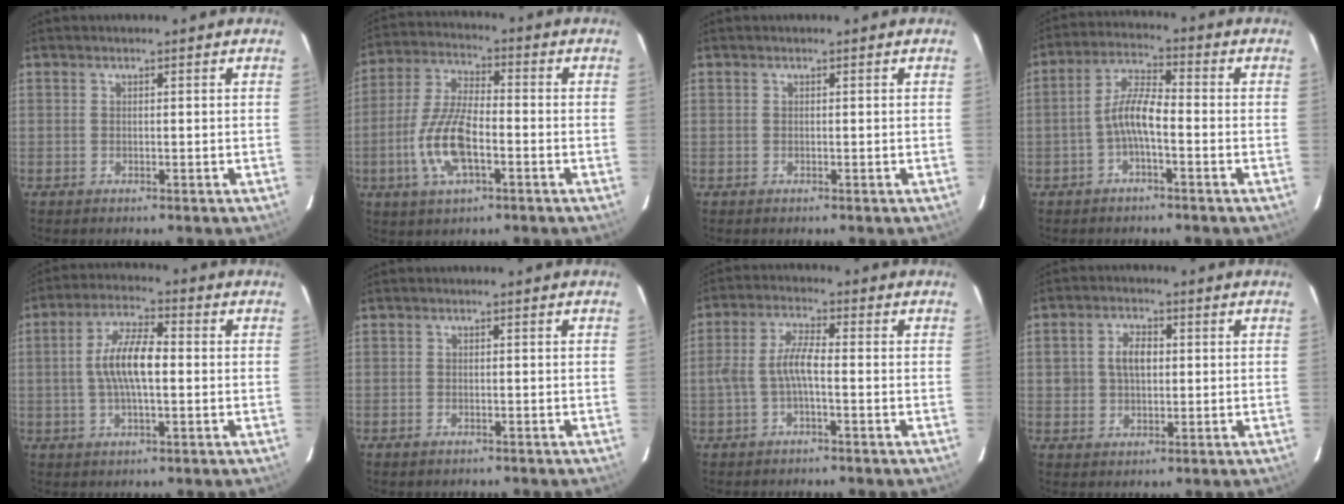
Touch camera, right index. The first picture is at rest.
{"total": 11.9, "force": [-4.0, 4.5, 10.3], "torque": [-0.220, -0.001, -0.076]}
{"total": 0.0}
{"total": 5.9, "force": [-2.1, 1.5, 5.3], "torque": [-0.114, 0.017, -0.042]}
{"total": 9.0, "force": [-0.2, 3.0, 8.5], "torque": [-0.164, 0.012, -0.004]}
{"total": 1.3, "force": [-0.9, 0.8, 0.4], "torque": [-0.011, 0.000, -0.013]}
{"total": 5.0, "force": [-1.6, 1.0, 4.7], "torque": [-0.103, 0.012, -0.029]}
{"total": 5.2, "force": [0.6, 3.7, 3.6], "torque": [-0.063, 0.012, 0.016]}